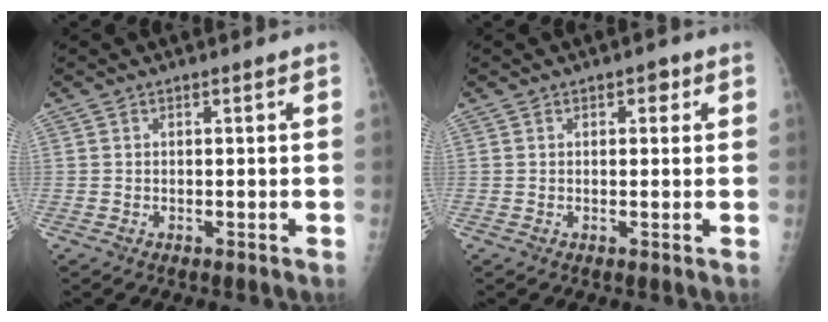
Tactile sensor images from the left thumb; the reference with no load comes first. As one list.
[{"total": 1.9, "force": [0.8, 1.2, 1.2], "torque": [-0.001, 0.001, 0.007]}]